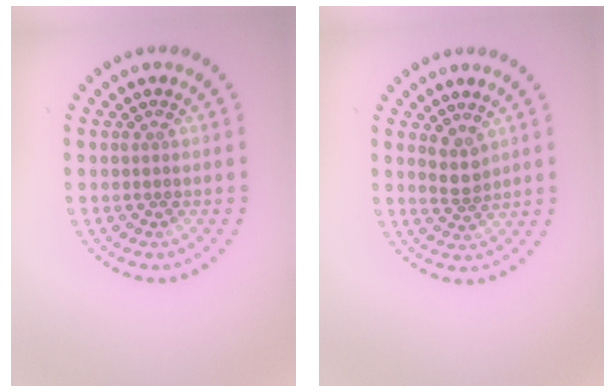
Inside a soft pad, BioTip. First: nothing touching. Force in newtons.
{"total": 1.8, "press": 1.5, "slide": 1.1}